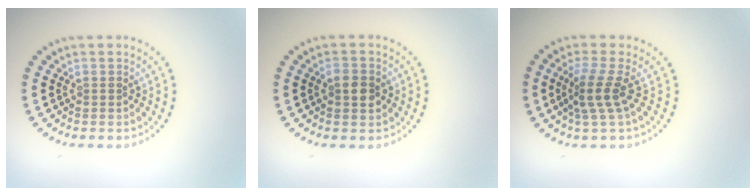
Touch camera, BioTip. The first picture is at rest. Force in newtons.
{"total": 2.5, "press": 2.5, "slide": 0.1}
{"total": 2.9, "press": 2.1, "slide": 2.0}